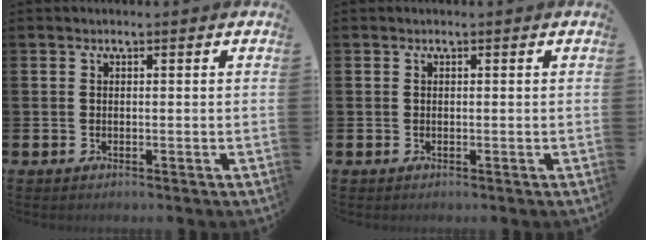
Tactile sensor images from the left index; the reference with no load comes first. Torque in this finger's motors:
{"motor_torque": [0.00, 0.00, 0.00, 0.01]}